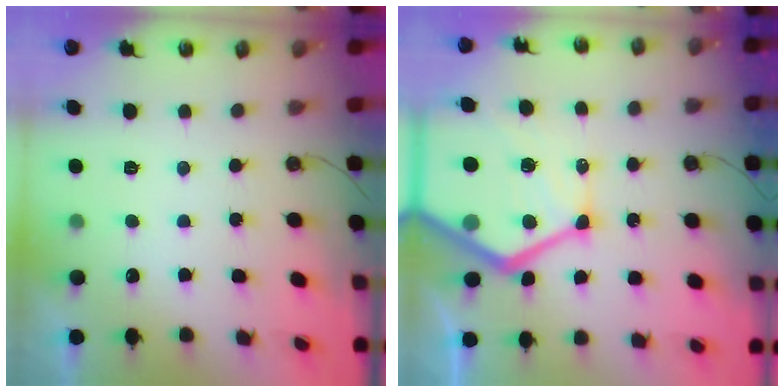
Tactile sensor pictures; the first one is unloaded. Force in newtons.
{"total": 27.3, "press": 27.1, "slide": 3.1}